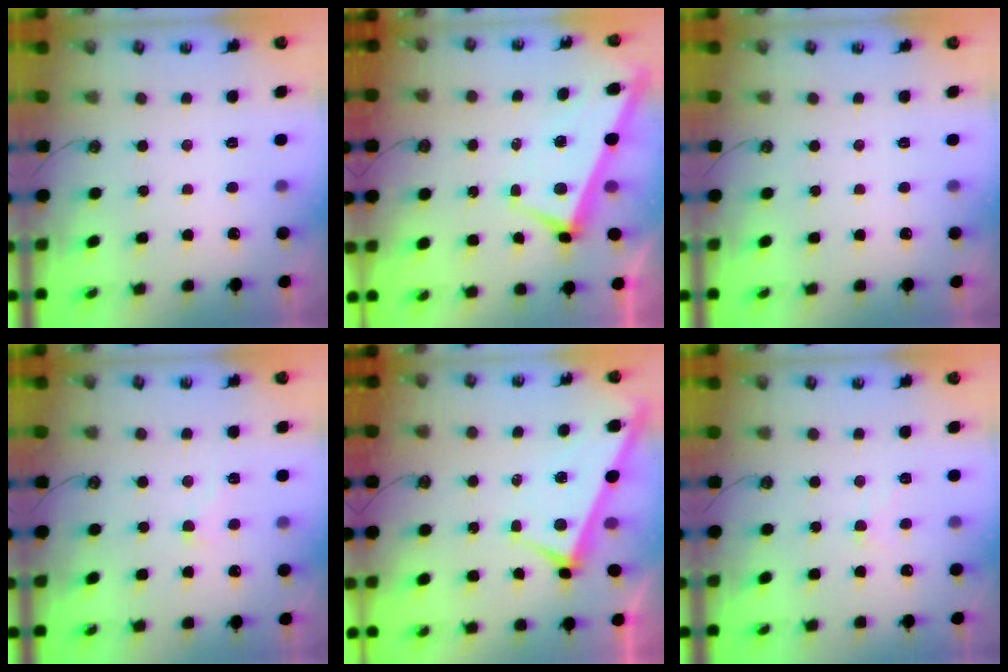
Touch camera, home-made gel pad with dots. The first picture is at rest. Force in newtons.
{"total": 2.7, "press": 2.5, "slide": 0.9}
{"total": 0.0}
{"total": 2.4, "press": 2.3, "slide": 0.7}
{"total": 3.8, "press": 3.8, "slide": 0.4}
{"total": 2.0, "press": 1.9, "slide": 0.5}